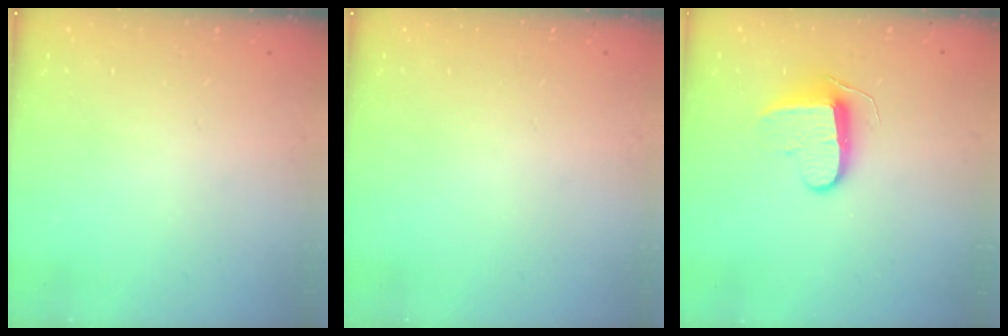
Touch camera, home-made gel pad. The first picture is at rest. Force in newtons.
{"total": 0.0}
{"total": 9.1, "press": 9.1, "slide": 0.3}